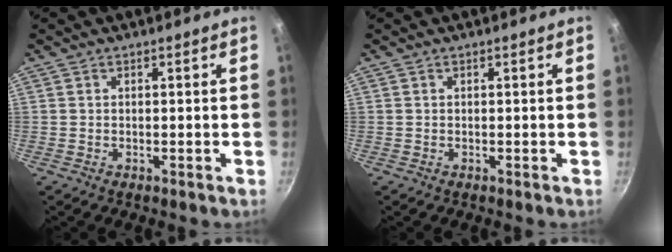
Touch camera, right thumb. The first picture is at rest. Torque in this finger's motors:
{"motor_torque": [0.00, 0.00, 0.00, 0.00, 0.00]}